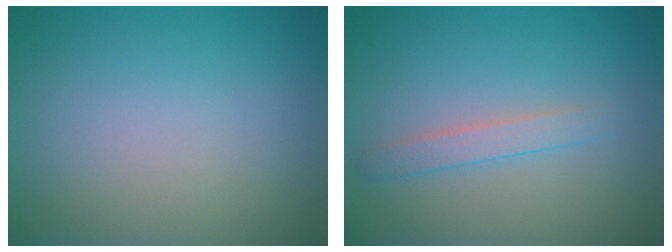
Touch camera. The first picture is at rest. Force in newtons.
{"total": 1.6, "press": 1.6, "slide": 0.1}